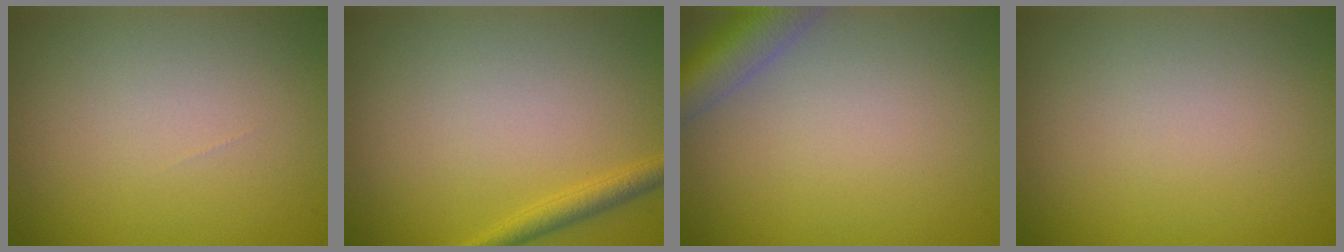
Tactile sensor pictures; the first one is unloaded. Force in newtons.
{"total": 2.3, "press": 2.3, "slide": 0.0}
{"total": 4.7, "press": 4.7, "slide": 0.4}
{"total": 0.0}